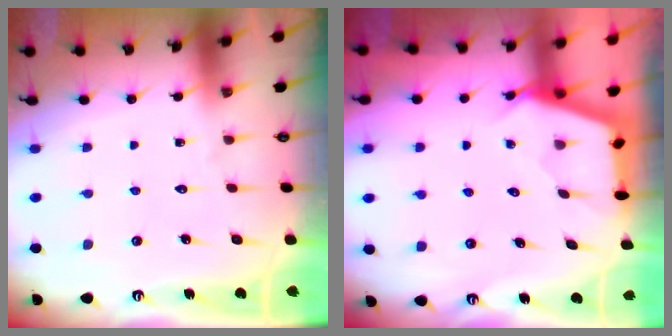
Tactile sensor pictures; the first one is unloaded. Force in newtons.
{"total": 2.9, "press": 2.8, "slide": 0.4}